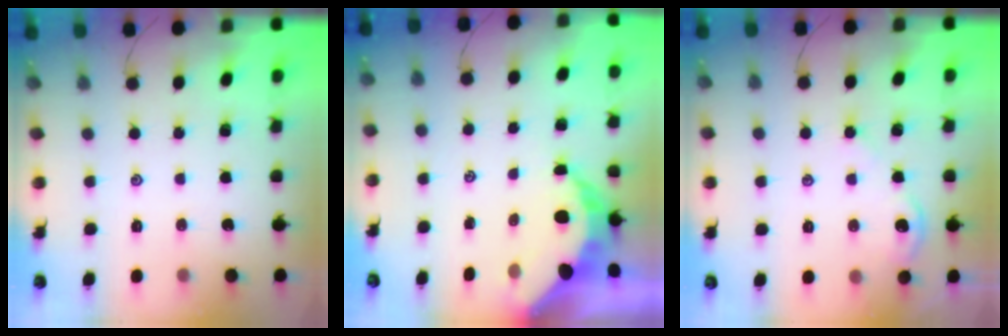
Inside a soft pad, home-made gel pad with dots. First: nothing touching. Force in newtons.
{"total": 7.9, "press": 7.8, "slide": 1.1}
{"total": 3.6, "press": 3.6, "slide": 0.4}